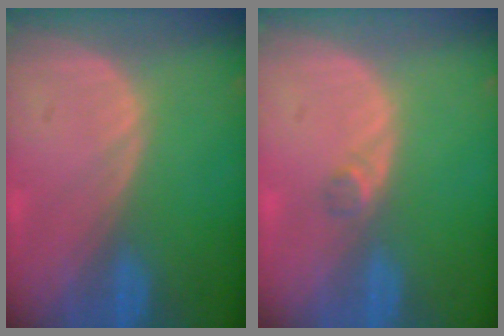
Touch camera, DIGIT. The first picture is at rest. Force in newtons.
{"total": 1.3, "press": 1.1, "slide": 0.7}